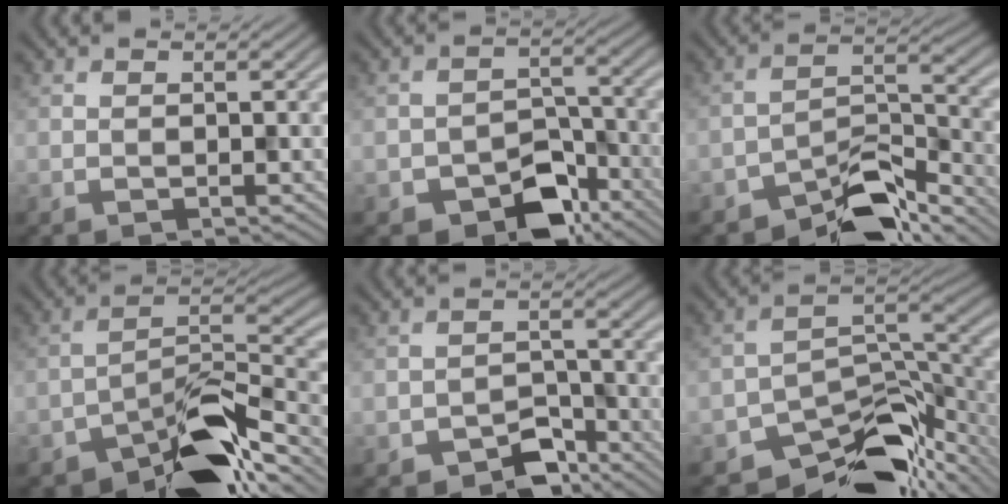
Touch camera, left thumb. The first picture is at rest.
{"total": 7.7, "force": [-4.7, 4.7, 3.8], "torque": [-0.055, -0.008, -0.085]}
{"total": 9.3, "force": [-7.3, 3.4, 4.5], "torque": [-0.059, 0.004, -0.141]}
{"total": 11.3, "force": [-8.1, 4.4, 6.5], "torque": [-0.086, 0.006, -0.159]}
{"total": 5.2, "force": [-3.7, 2.9, 2.3], "torque": [-0.033, 0.000, -0.069]}
{"total": 12.2, "force": [-9.2, 5.3, 6.0], "torque": [-0.093, -0.015, -0.147]}